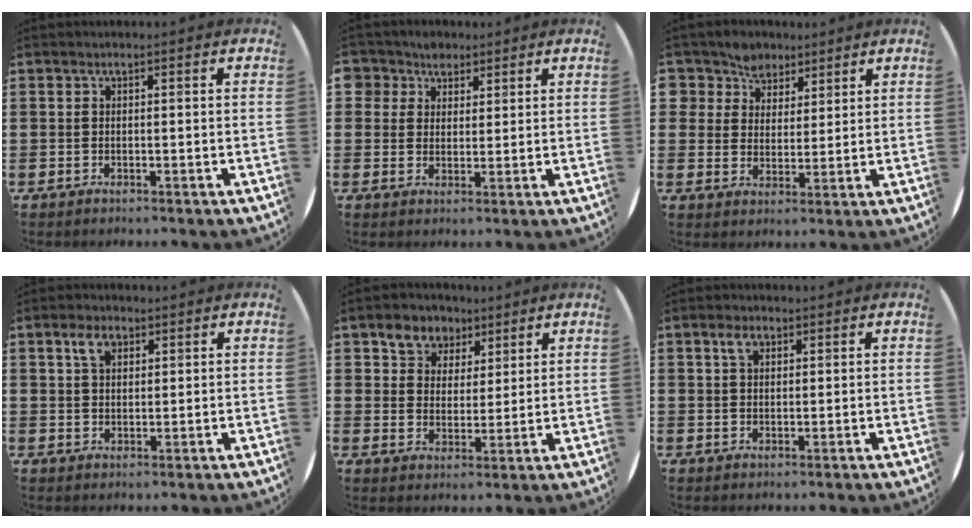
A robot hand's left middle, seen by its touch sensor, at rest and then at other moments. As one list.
[{"total": 3.9, "force": [2.6, 2.9, -0.1], "torque": [-0.006, 0.008, 0.049]}, {"total": 5.2, "force": [4.0, 3.3, -0.2], "torque": [-0.025, -0.003, 0.074]}, {"total": 3.2, "force": [1.9, 1.9, 1.8], "torque": [-0.024, -0.001, 0.032]}, {"total": 5.4, "force": [3.8, 3.8, 0.3], "torque": [-0.024, 0.002, 0.068]}, {"total": 2.5, "force": [1.4, 1.5, 1.4], "torque": [-0.024, 0.002, 0.025]}]